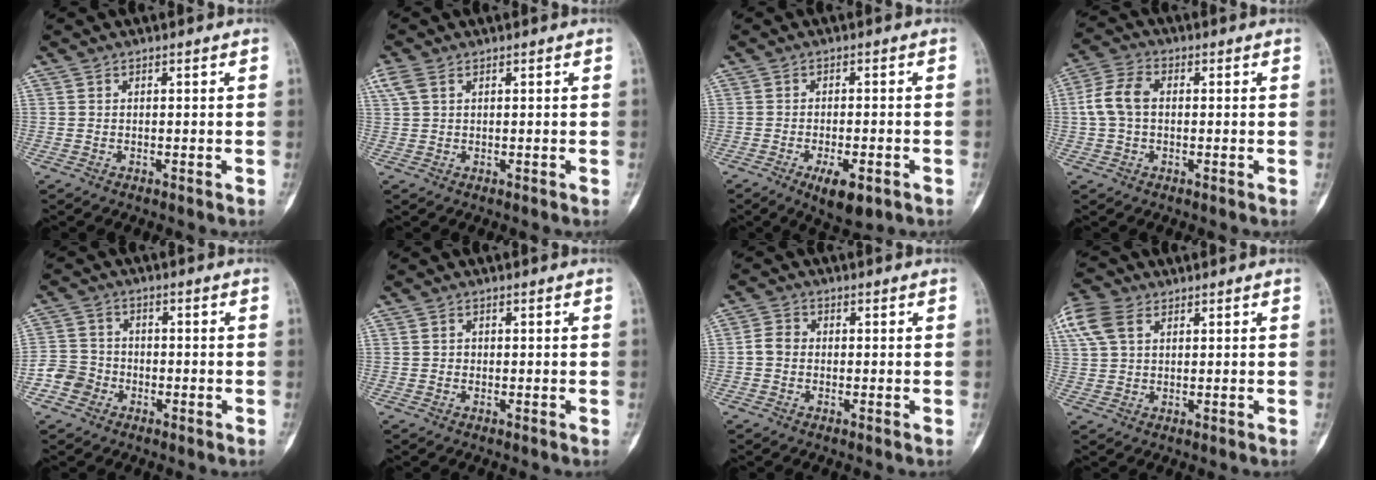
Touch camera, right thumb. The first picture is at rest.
{"total": 3.1, "force": [1.5, 1.9, 2.1], "torque": [-0.065, 0.018, 0.036]}
{"total": 6.8, "force": [-3.2, 2.5, 5.5], "torque": [-0.085, 0.003, -0.043]}
{"total": 6.9, "force": [0.2, 4.7, 5.1], "torque": [-0.109, 0.022, -0.003]}
{"total": 5.4, "force": [-2.3, 4.7, 1.2], "torque": [0.000, 0.022, -0.052]}
{"total": 0.9, "force": [-0.1, 0.9, 0.2], "torque": [0.003, 0.003, -0.002]}
{"total": 3.0, "force": [-0.5, 2.5, 1.6], "torque": [-0.025, 0.009, -0.016]}
{"total": 9.6, "force": [4.0, 6.4, 6.0], "torque": [-0.142, 0.017, 0.081]}